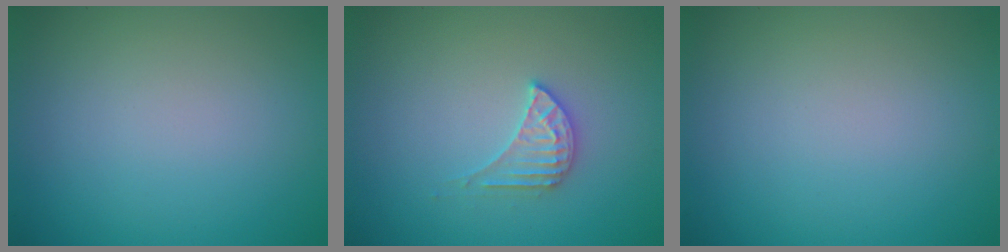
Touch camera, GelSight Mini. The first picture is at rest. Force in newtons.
{"total": 2.3, "press": 2.3, "slide": 0.3}
{"total": 0.0}